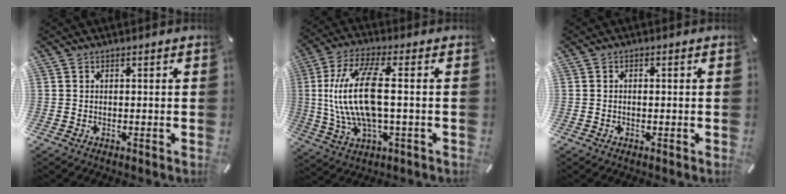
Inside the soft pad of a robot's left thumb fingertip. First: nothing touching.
{"total": 16.1, "force": [0.7, 5.9, 15.0], "torque": [-0.327, -0.013, 0.003]}
{"total": 0.8, "force": [-0.2, 0.4, 0.7], "torque": [-0.014, 0.000, -0.004]}